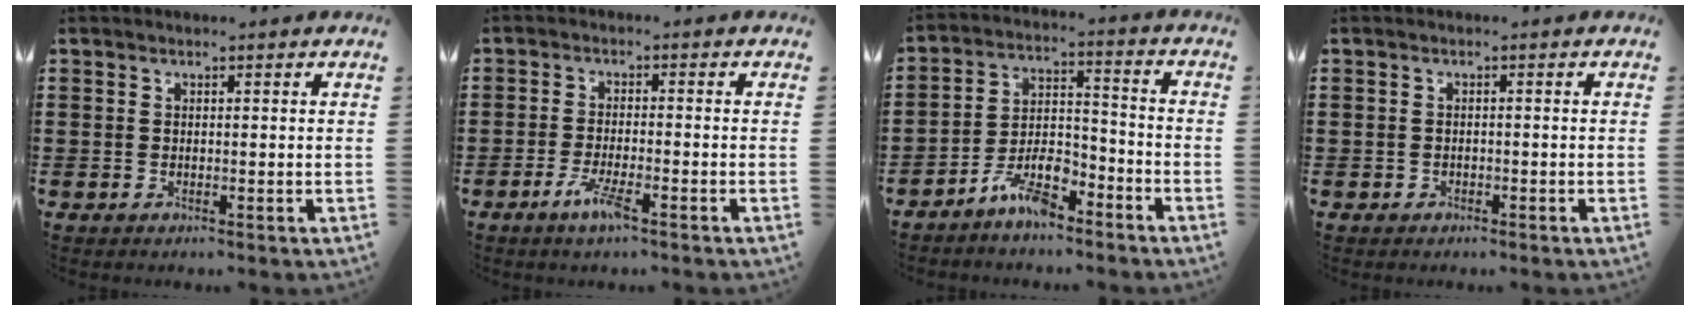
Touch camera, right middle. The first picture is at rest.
{"total": 4.2, "force": [-2.4, 0.7, 3.4], "torque": [-0.074, -0.005, -0.048]}
{"total": 7.5, "force": [-6.1, 2.2, 3.8], "torque": [-0.077, 0.010, -0.118]}
{"total": 0.9, "force": [-0.7, 0.6, 0.1], "torque": [-0.003, 0.002, -0.016]}